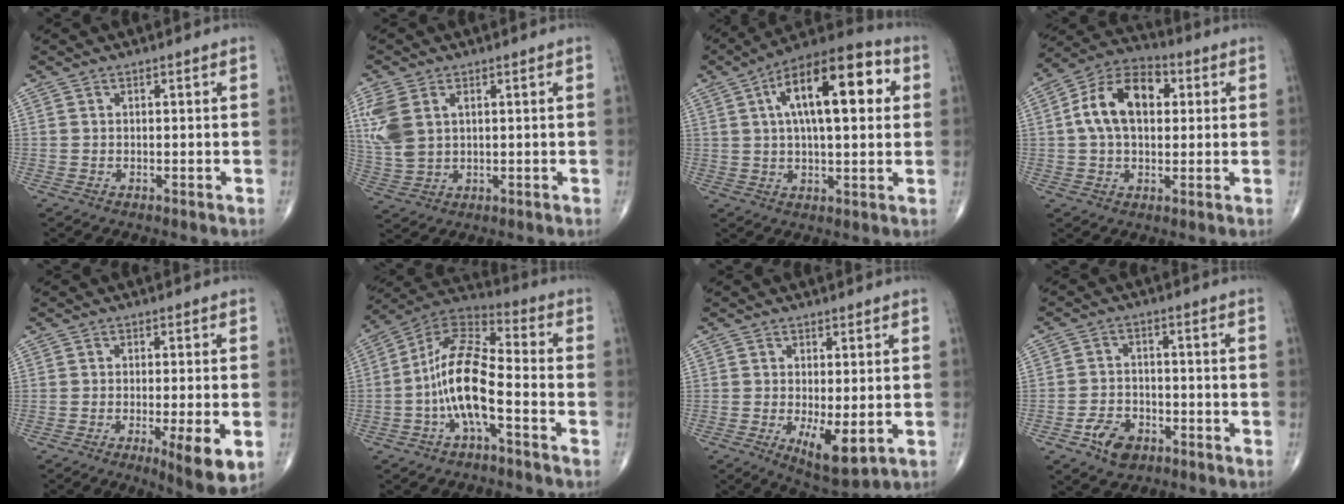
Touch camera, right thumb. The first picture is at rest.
{"total": 8.5, "force": [2.5, 5.2, 6.2], "torque": [-0.156, 0.004, 0.059]}
{"total": 19.3, "force": [5.0, 7.8, 17.0], "torque": [-0.245, 0.017, 0.067]}
{"total": 13.7, "force": [2.5, 8.5, 10.4], "torque": [-0.173, 0.026, 0.033]}
{"total": 8.2, "force": [-2.7, 1.6, 7.6], "torque": [-0.110, -0.016, -0.038]}
{"total": 13.3, "force": [-3.9, 4.4, 11.9], "torque": [-0.232, 0.052, -0.081]}
{"total": 7.8, "force": [-1.7, 3.0, 7.0], "torque": [-0.108, -0.023, -0.018]}
{"total": 6.4, "force": [-3.4, 4.2, 3.4], "torque": [-0.044, 0.018, -0.058]}